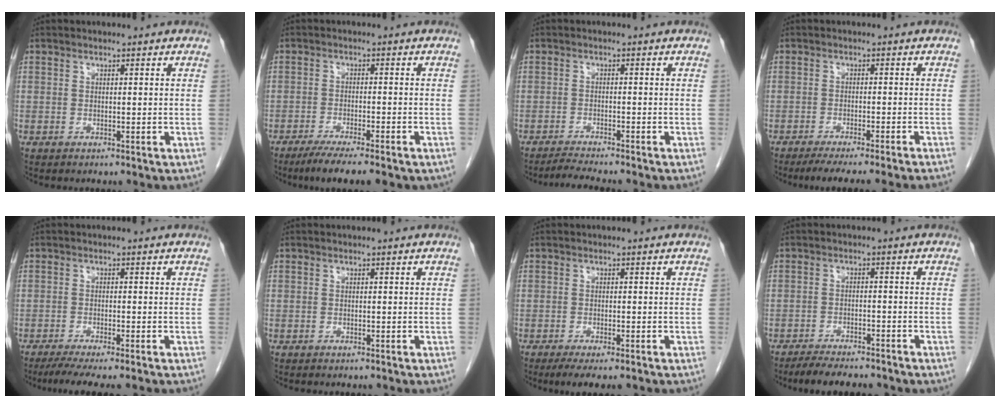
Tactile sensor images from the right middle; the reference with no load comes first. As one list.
[{"total": 8.3, "force": [-6.2, 1.1, 5.4], "torque": [-0.076, -0.016, -0.089]}, {"total": 3.5, "force": [-3.3, -0.7, 1.1], "torque": [-0.027, -0.017, -0.057]}, {"total": 9.2, "force": [-7.9, -1.1, 4.8], "torque": [-0.039, -0.018, -0.113]}, {"total": 5.6, "force": [-4.4, 0.0, 3.4], "torque": [-0.052, -0.014, -0.072]}, {"total": 0.0}, {"total": 4.7, "force": [-3.5, 0.9, 3.1], "torque": [-0.046, -0.013, -0.050]}, {"total": 7.8, "force": [-6.8, 1.7, 3.4], "torque": [-0.049, -0.010, -0.100]}]